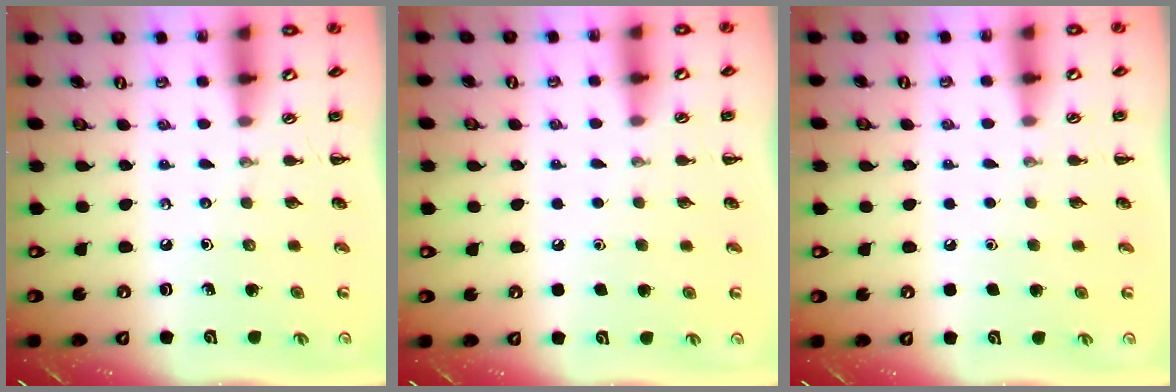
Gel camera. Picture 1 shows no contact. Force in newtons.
{"total": 1.6, "press": 1.6, "slide": 0.1}
{"total": 1.6, "press": 1.6, "slide": 0.1}